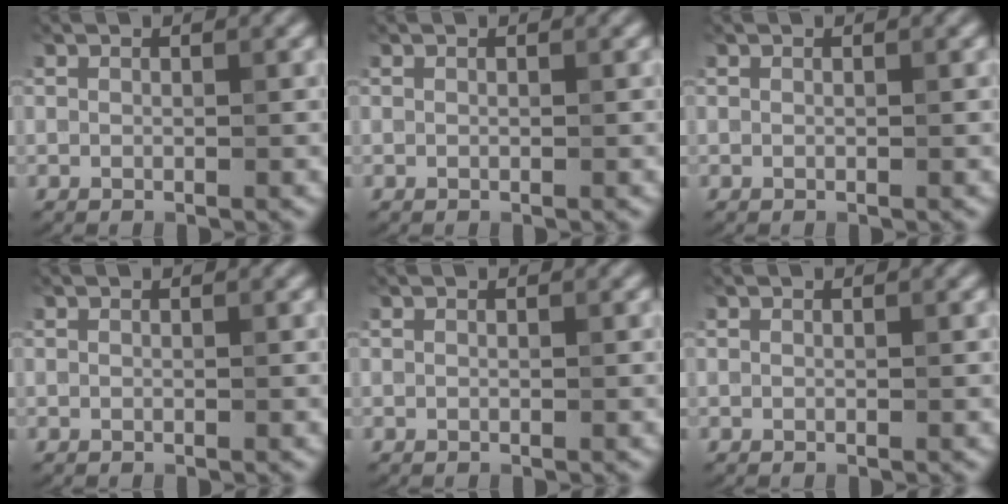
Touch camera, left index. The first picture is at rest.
{"total": 0.0}
{"total": 0.0}
{"total": 0.0}
{"total": 0.0}
{"total": 0.0}